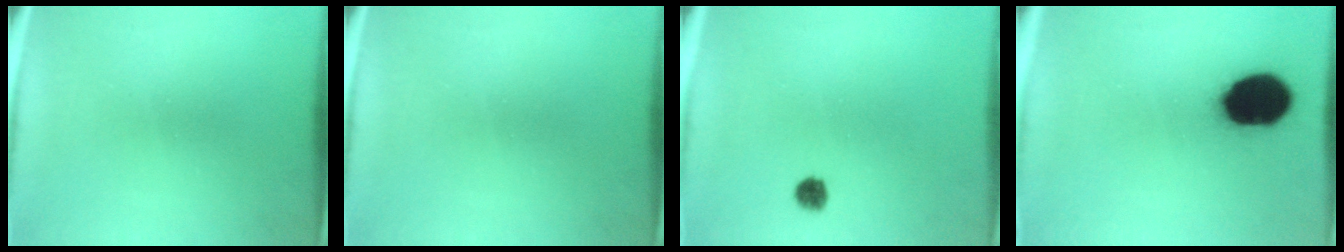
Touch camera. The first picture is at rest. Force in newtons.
{"total": 0.0}
{"total": 2.2}
{"total": 16.9}